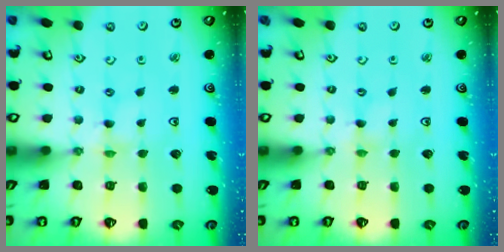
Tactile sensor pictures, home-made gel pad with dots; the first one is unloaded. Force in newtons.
{"total": 0.0}